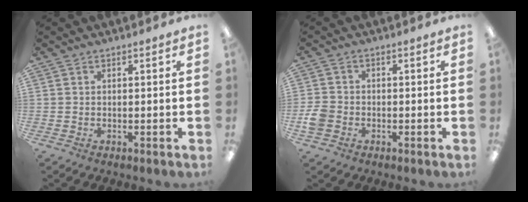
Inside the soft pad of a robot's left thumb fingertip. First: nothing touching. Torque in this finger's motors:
{"motor_torque": [-0.39, 0.42, -0.08, 0.10, 0.00]}